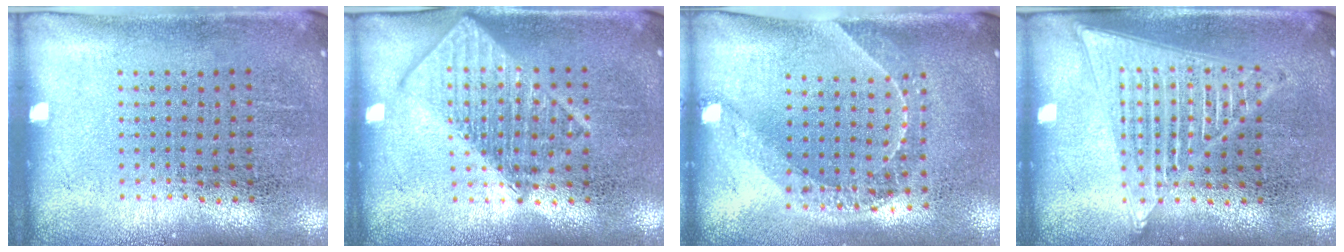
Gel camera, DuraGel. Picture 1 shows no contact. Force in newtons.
{"total": 3.0, "press": 2.9, "slide": 0.5}
{"total": 1.5, "press": 1.3, "slide": 0.9}
{"total": 1.9, "press": 1.9, "slide": 0.1}